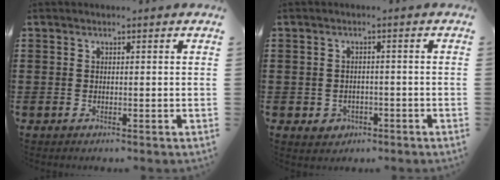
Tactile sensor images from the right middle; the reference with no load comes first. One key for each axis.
{"total": 1.8, "fx": -1.0, "fy": 1.4, "fz": 0.4, "tx": -0.014, "ty": 0.002, "tz": -0.024}